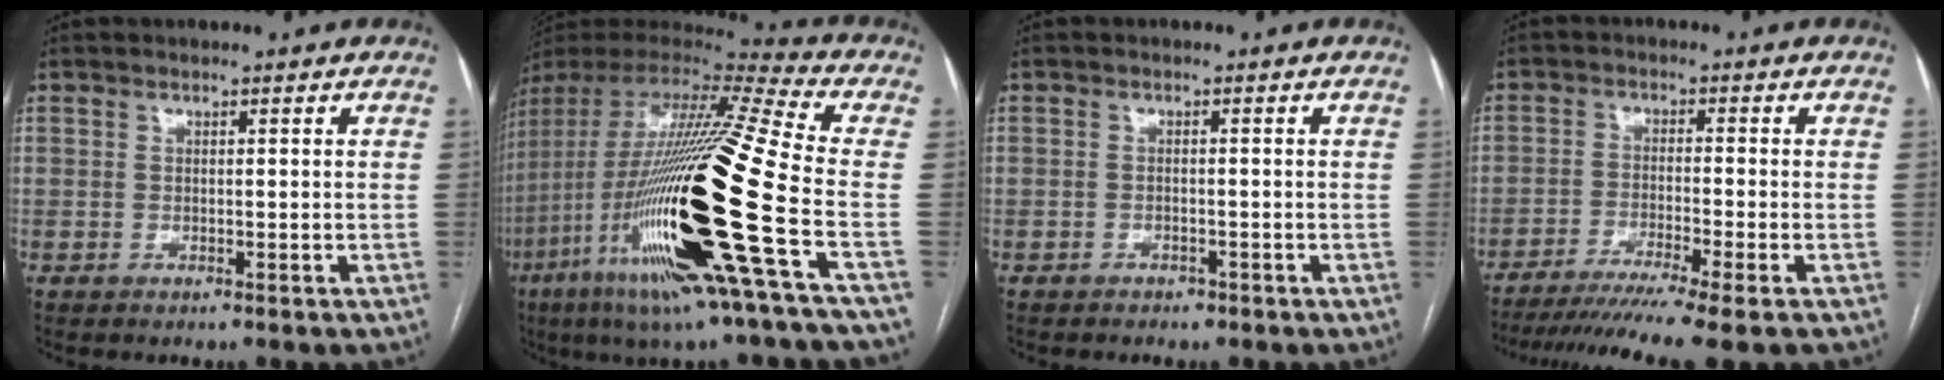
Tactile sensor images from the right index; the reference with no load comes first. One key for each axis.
{"total": 31.4, "fx": -8.2, "fy": 1.9, "fz": 30.3, "tx": -0.576, "ty": -0.050, "tz": -0.166}
{"total": 1.0, "fx": -0.7, "fy": 0.7, "fz": 0.2, "tx": -0.007, "ty": 0.002, "tz": -0.011}
{"total": 11.9, "fx": -9.5, "fy": -1.3, "fz": 7.1, "tx": -0.100, "ty": -0.031, "tz": -0.146}